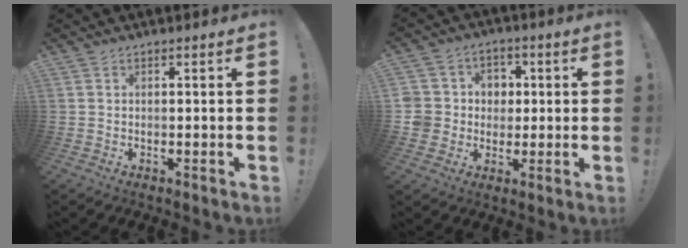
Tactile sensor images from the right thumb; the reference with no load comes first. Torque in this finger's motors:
{"motor_torque": [0.42, -0.15, 0.10, -0.15, 0.00]}